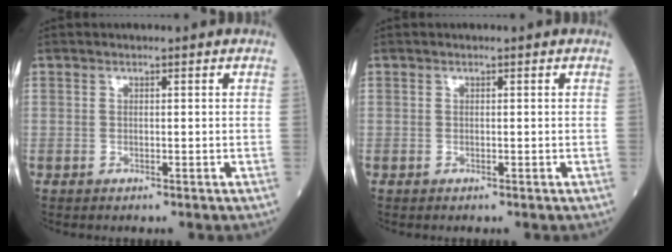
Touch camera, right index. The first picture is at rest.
{"total": 0.0}